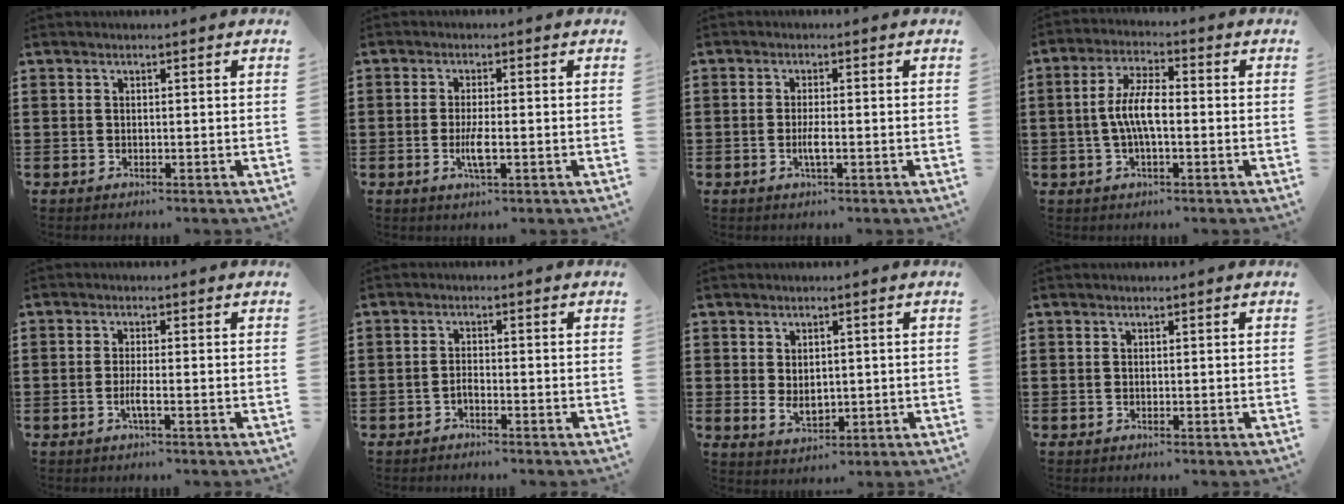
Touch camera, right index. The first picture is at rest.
{"total": 3.6, "force": [-0.9, 0.6, 3.5], "torque": [-0.079, -0.010, -0.022]}
{"total": 2.3, "force": [-0.7, 0.3, 2.1], "torque": [-0.052, -0.006, -0.017]}
{"total": 6.6, "force": [-0.7, 2.3, 6.1], "torque": [-0.130, 0.001, -0.019]}
{"total": 2.3, "force": [-1.0, 0.2, 2.1], "torque": [-0.050, -0.007, -0.021]}
{"total": 1.2, "force": [-1.1, 0.3, 0.6], "torque": [-0.014, -0.002, -0.019]}
{"total": 3.2, "force": [0.4, 2.3, 2.2], "torque": [-0.039, 0.004, 0.005]}
{"total": 0.0}